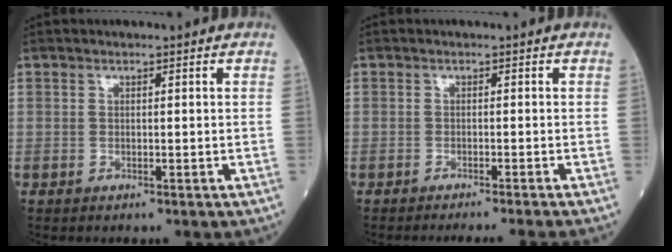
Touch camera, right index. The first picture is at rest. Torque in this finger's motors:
{"motor_torque": [-0.51, -0.26, 0.05, 0.05]}